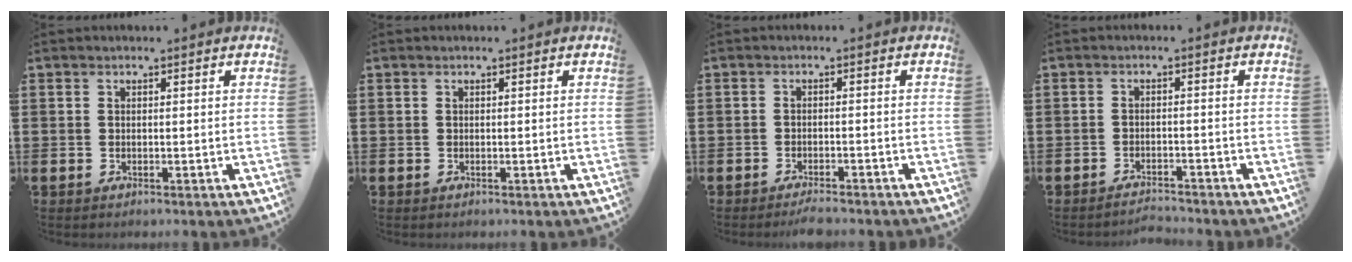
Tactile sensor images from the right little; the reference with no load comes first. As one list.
[{"total": 0.0}, {"total": 1.7, "force": [-1.6, 0.1, 0.5], "torque": [-0.011, 0.002, -0.032]}, {"total": 2.0, "force": [-2.0, 0.0, -0.1], "torque": [-0.005, 0.003, -0.042]}]